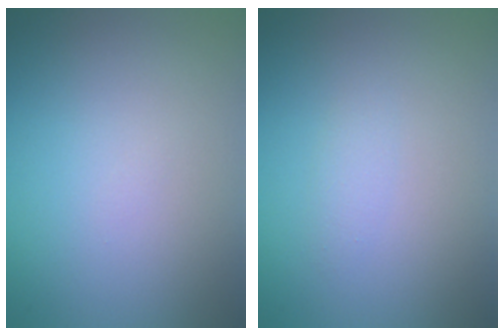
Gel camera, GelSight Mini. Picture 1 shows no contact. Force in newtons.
{"total": 0.8, "press": 0.8, "slide": 0.1}